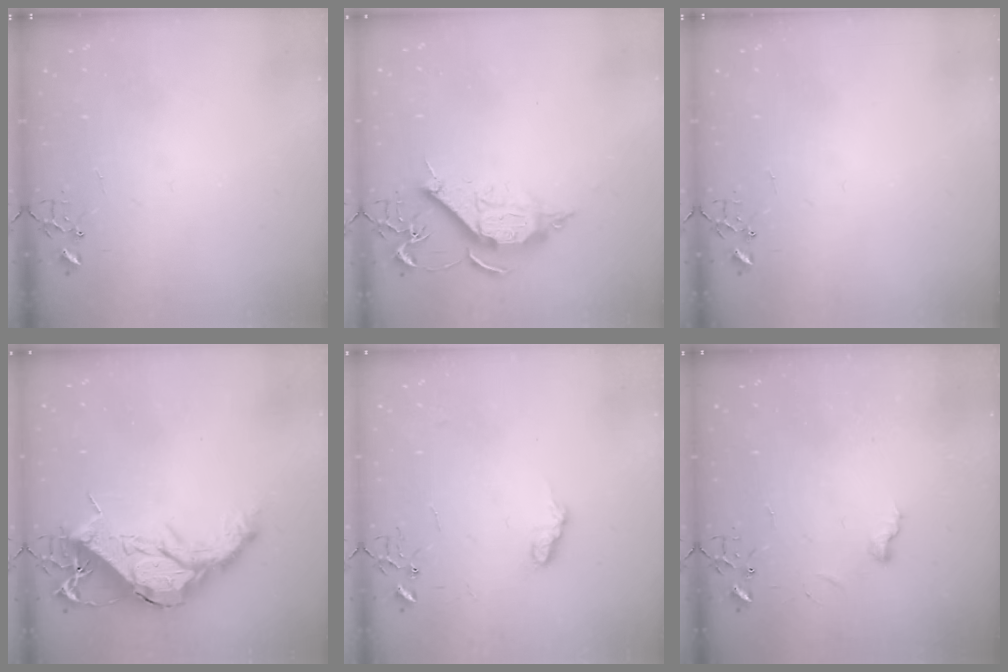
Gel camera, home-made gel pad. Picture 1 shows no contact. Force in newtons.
{"total": 10.9, "press": 10.9, "slide": 0.7}
{"total": 0.0}
{"total": 19.8, "press": 19.8, "slide": 1.2}
{"total": 7.6, "press": 7.6, "slide": 0.5}
{"total": 5.5, "press": 5.5, "slide": 0.6}